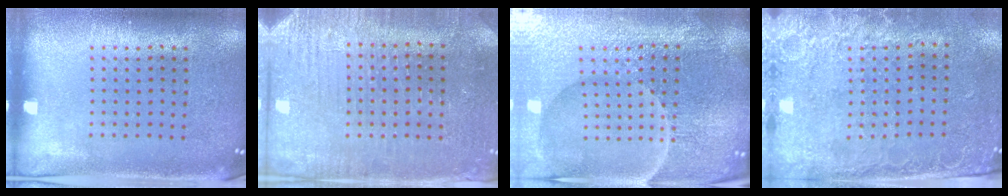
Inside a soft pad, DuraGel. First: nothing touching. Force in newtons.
{"total": 3.1, "press": 3.0, "slide": 0.6}
{"total": 5.6, "press": 5.3, "slide": 1.9}
{"total": 2.5, "press": 2.1, "slide": 1.4}